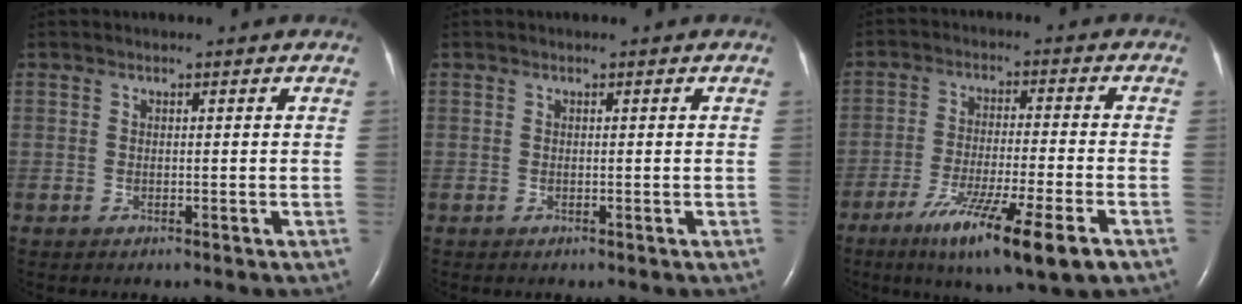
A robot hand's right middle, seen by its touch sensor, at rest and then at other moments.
{"total": 0.0}
{"total": 13.2, "force": [-7.4, 0.3, 10.9], "torque": [-0.188, -0.037, -0.121]}